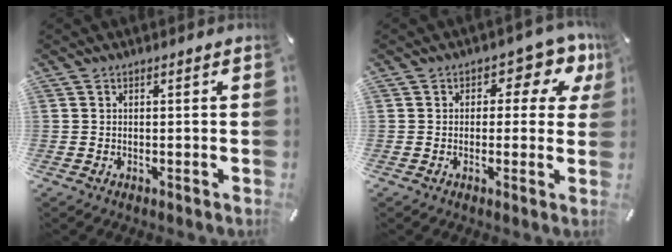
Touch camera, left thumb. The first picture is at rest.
{"total": 6.8, "force": [2.4, 4.3, 4.7], "torque": [-0.051, -0.016, 0.034]}